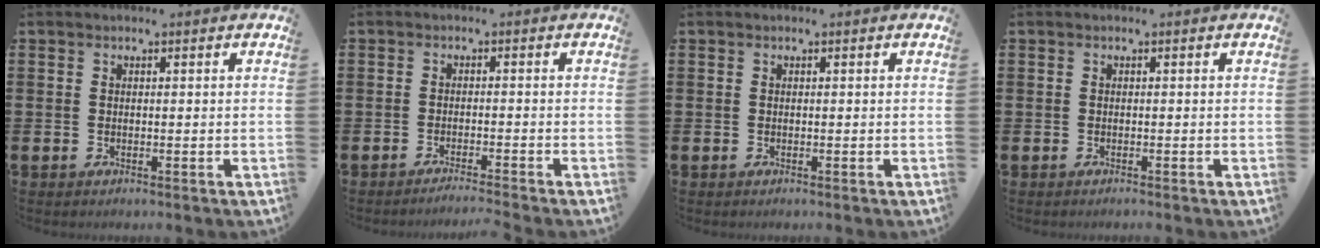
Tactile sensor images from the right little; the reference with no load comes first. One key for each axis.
{"total": 1.4, "fx": -1.3, "fy": -0.3, "fz": 0.4, "tx": -0.004, "ty": 0.000, "tz": -0.026}
{"total": 0.0}
{"total": 0.0}